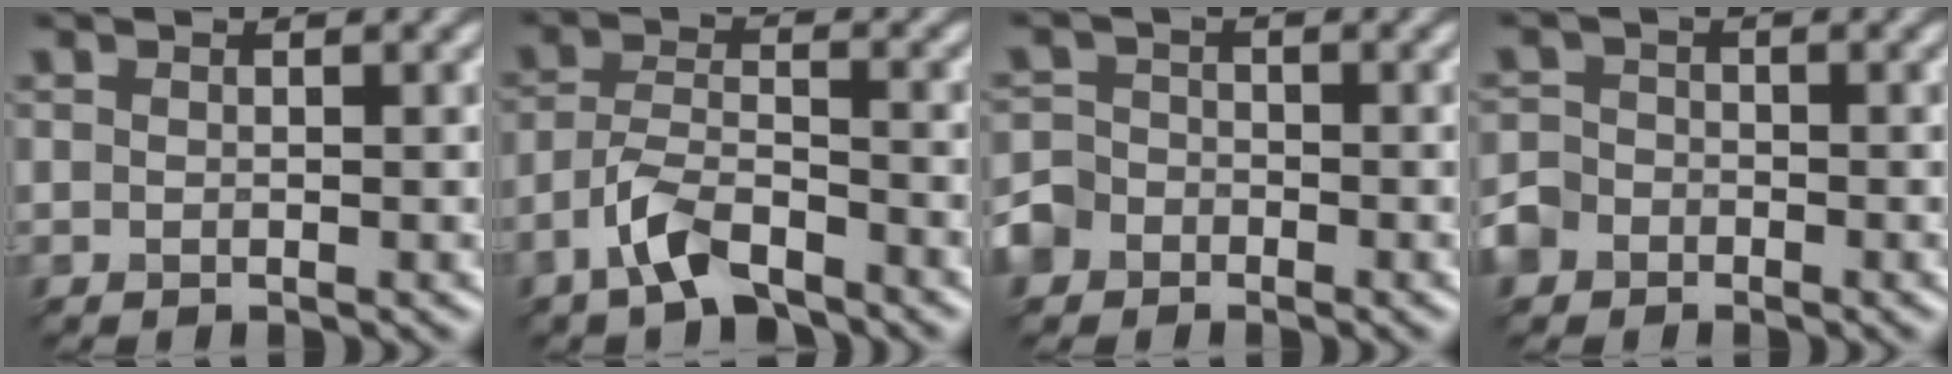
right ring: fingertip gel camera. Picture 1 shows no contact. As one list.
[{"total": 3.5, "force": [-3.3, 0.3, 1.2], "torque": [-0.045, 0.012, -0.056]}, {"total": 2.7, "force": [-2.3, 1.3, -0.5], "torque": [-0.002, 0.002, -0.032]}, {"total": 2.1, "force": [-1.9, 0.7, -0.6], "torque": [-0.009, 0.001, -0.028]}]